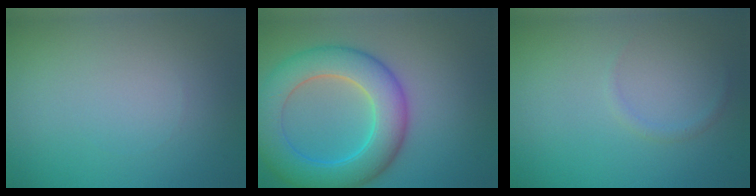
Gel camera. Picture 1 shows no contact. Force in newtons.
{"total": 8.4, "press": 8.3, "slide": 0.3}
{"total": 0.7, "press": 0.7, "slide": 0.1}